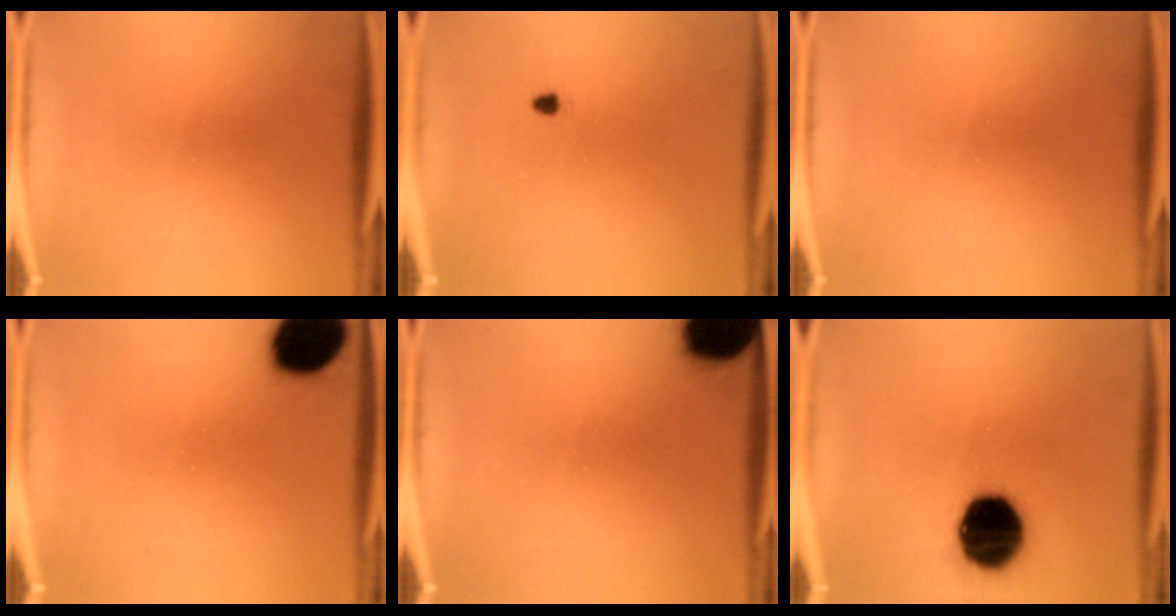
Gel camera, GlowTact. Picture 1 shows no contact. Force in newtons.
{"total": 0.8}
{"total": 0.0}
{"total": 16.4}
{"total": 18.4}
{"total": 17.2}